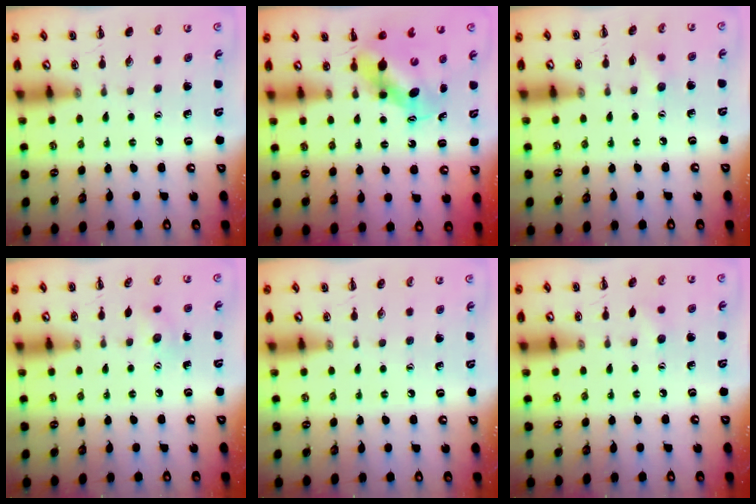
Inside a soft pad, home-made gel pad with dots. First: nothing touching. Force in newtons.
{"total": 6.5, "press": 6.4, "slide": 0.9}
{"total": 4.1, "press": 3.9, "slide": 1.1}
{"total": 5.7, "press": 5.5, "slide": 1.4}
{"total": 0.0}
{"total": 4.0, "press": 3.9, "slide": 0.9}